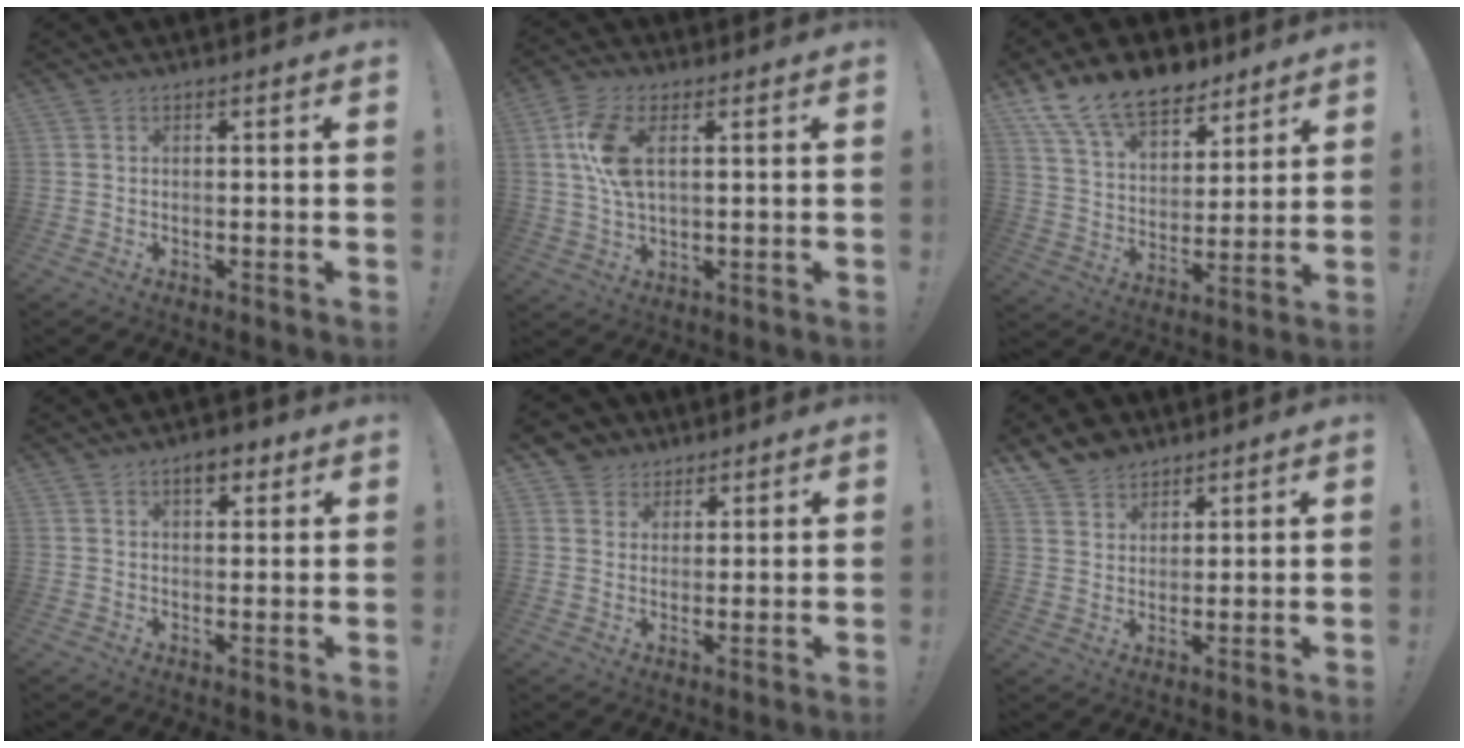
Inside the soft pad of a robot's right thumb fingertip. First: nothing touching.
{"total": 10.5, "force": [2.7, 5.3, 8.6], "torque": [-0.175, -0.007, 0.047]}
{"total": 15.8, "force": [11.7, 8.5, 6.5], "torque": [-0.125, -0.076, 0.219]}
{"total": 4.4, "force": [2.5, 2.4, 2.7], "torque": [-0.021, -0.012, 0.039]}
{"total": 5.1, "force": [3.1, 4.0, 0.3], "torque": [-0.006, -0.020, 0.061]}
{"total": 7.4, "force": [6.0, 4.2, 1.1], "torque": [-0.027, -0.039, 0.120]}